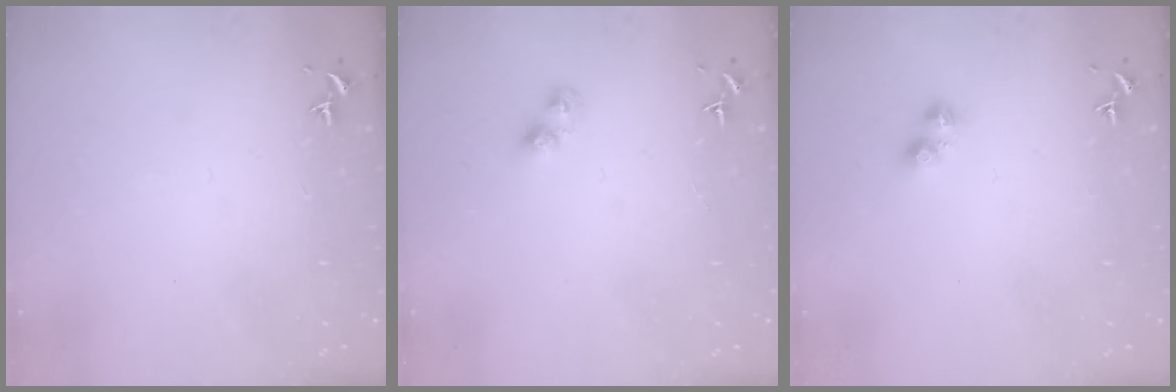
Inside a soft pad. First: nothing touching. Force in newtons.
{"total": 3.9, "press": 3.9, "slide": 0.4}
{"total": 2.8, "press": 2.8, "slide": 0.5}